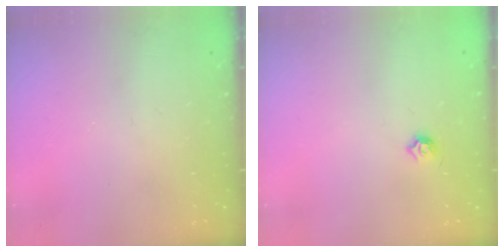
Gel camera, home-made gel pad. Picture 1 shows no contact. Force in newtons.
{"total": 4.0, "press": 3.8, "slide": 1.0}